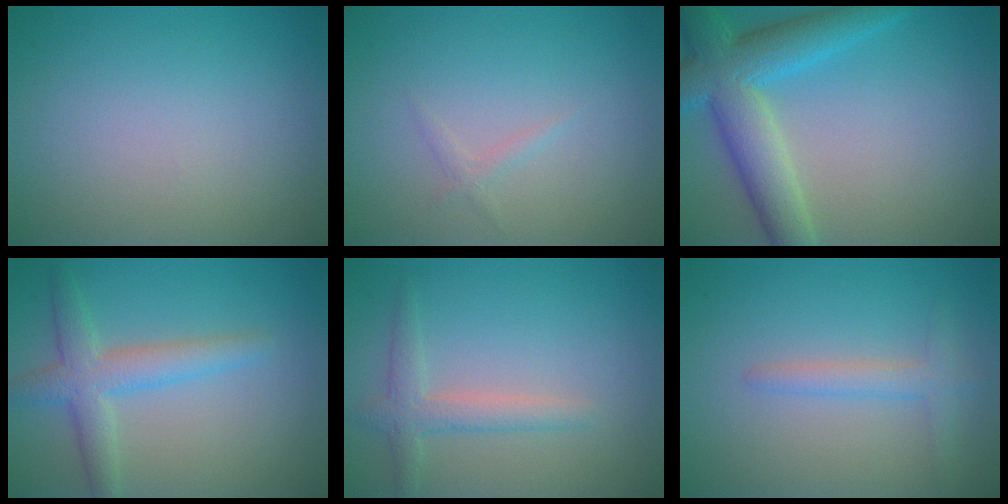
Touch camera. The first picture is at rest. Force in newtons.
{"total": 0.8, "press": 0.8, "slide": 0.0}
{"total": 7.4, "press": 7.4, "slide": 0.4}
{"total": 3.9, "press": 3.9, "slide": 0.3}
{"total": 2.4, "press": 2.4, "slide": 0.1}
{"total": 2.1, "press": 2.1, "slide": 0.2}